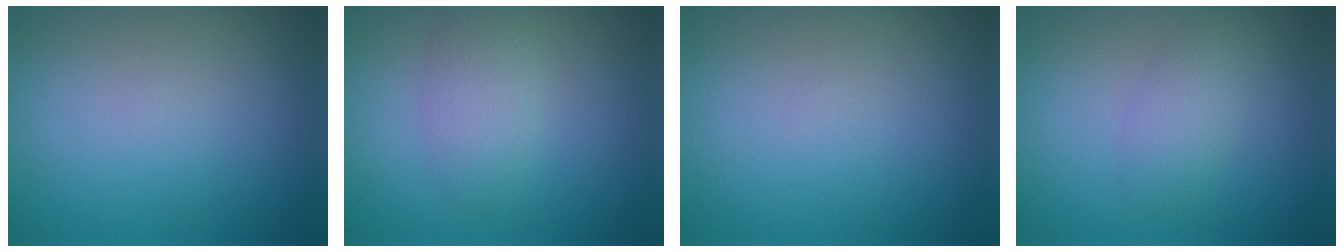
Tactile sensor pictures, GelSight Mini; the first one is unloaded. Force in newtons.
{"total": 2.4, "press": 2.4, "slide": 0.0}
{"total": 0.0}
{"total": 2.1, "press": 2.1, "slide": 0.0}